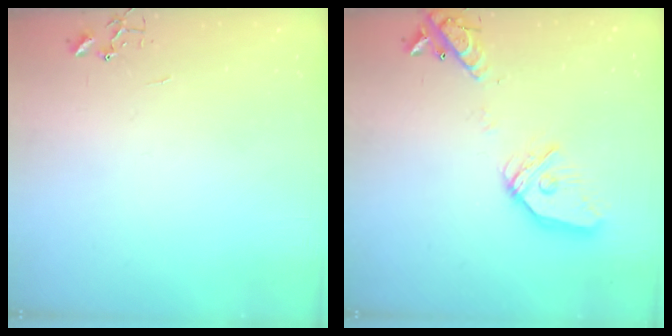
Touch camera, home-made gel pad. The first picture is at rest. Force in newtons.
{"total": 17.0, "press": 16.8, "slide": 2.6}